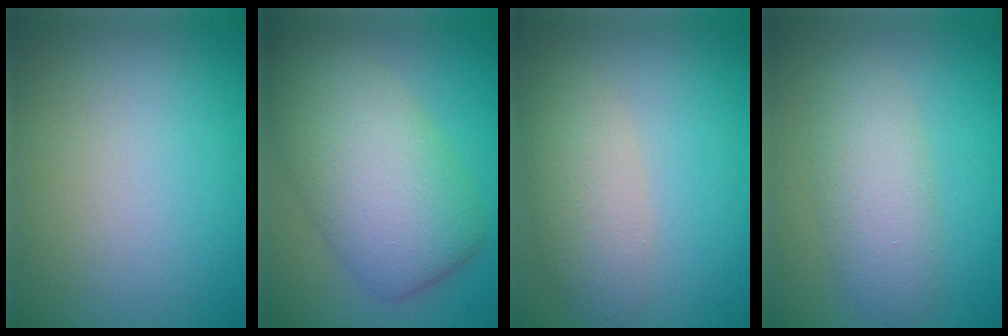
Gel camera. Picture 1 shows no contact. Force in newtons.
{"total": 8.8, "press": 8.8, "slide": 0.4}
{"total": 3.6, "press": 3.6, "slide": 0.2}
{"total": 4.0, "press": 4.0, "slide": 0.0}